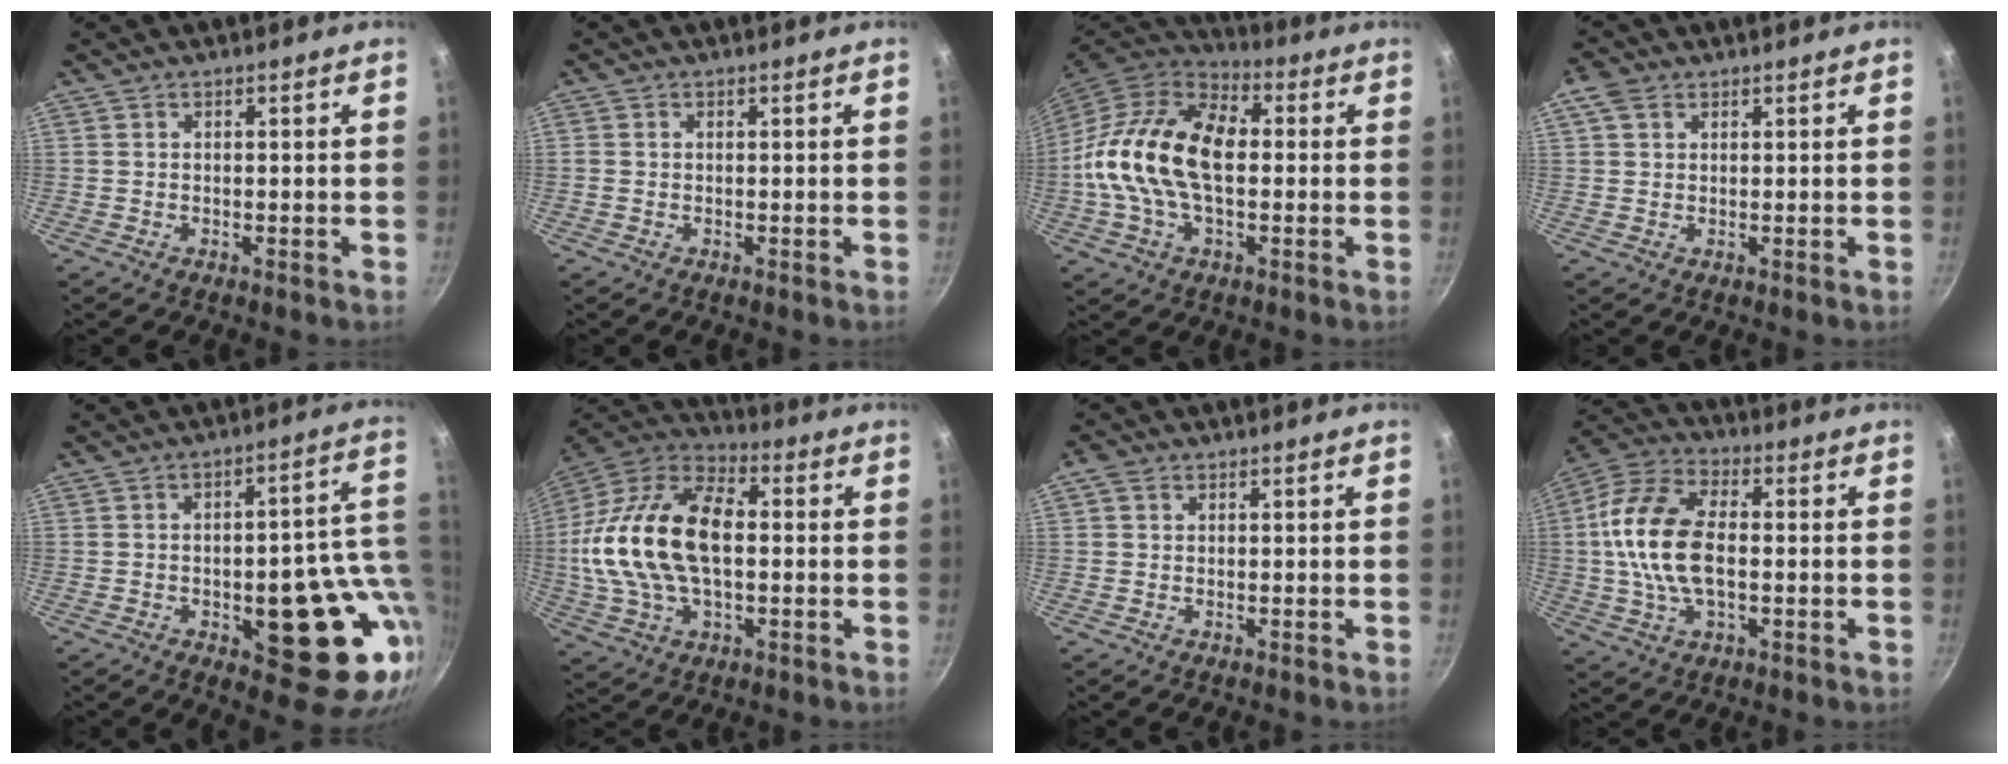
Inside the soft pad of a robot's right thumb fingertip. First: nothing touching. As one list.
[{"total": 0.7, "force": [-0.1, 0.6, 0.3], "torque": [-0.006, 0.002, -0.003]}, {"total": 20.6, "force": [0.2, 12.4, 16.5], "torque": [-0.291, 0.030, -0.013]}, {"total": 3.4, "force": [1.5, 2.4, 1.8], "torque": [-0.033, 0.003, 0.025]}, {"total": 19.7, "force": [-2.7, 8.8, 17.5], "torque": [-0.152, 0.005, -0.029]}, {"total": 23.6, "force": [0.5, 13.8, 19.1], "torque": [-0.363, 0.035, -0.001]}, {"total": 1.6, "force": [0.6, 1.2, 0.8], "torque": [-0.017, 0.003, 0.008]}, {"total": 15.9, "force": [-0.1, 8.9, 13.2], "torque": [-0.252, 0.028, -0.016]}]